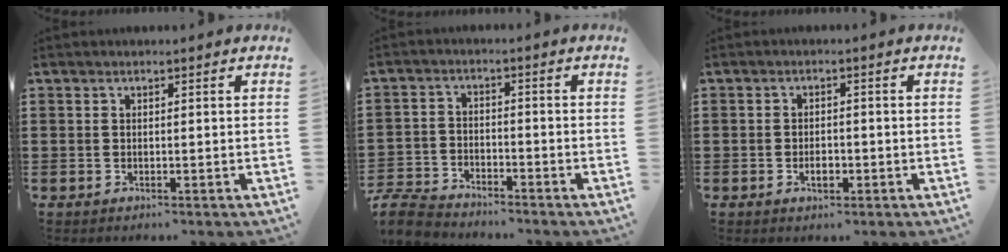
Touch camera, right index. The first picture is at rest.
{"total": 5.1, "force": [-4.9, 0.9, 0.9], "torque": [-0.034, -0.001, -0.103]}
{"total": 2.3, "force": [-0.8, 1.3, 1.7], "torque": [-0.034, 0.003, -0.015]}